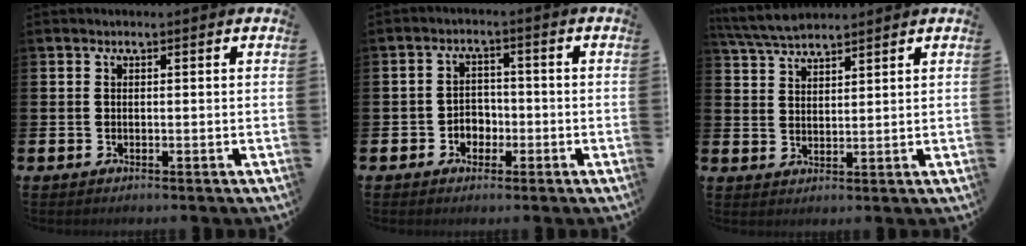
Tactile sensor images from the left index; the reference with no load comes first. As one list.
[{"total": 3.0, "force": [-1.5, 2.4, 0.9], "torque": [-0.023, 0.007, -0.034]}, {"total": 4.9, "force": [4.7, 0.6, 1.2], "torque": [-0.034, -0.018, 0.085]}]